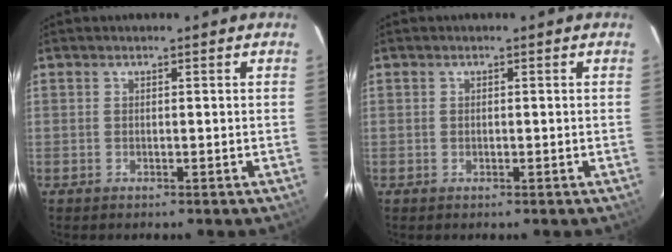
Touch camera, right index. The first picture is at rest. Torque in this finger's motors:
{"motor_torque": [-0.10, 0.00, -0.10, -0.01]}